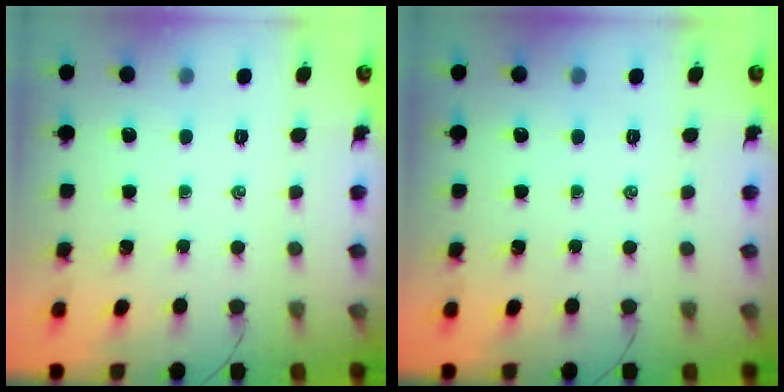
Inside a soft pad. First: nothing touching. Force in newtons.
{"total": 0.0}